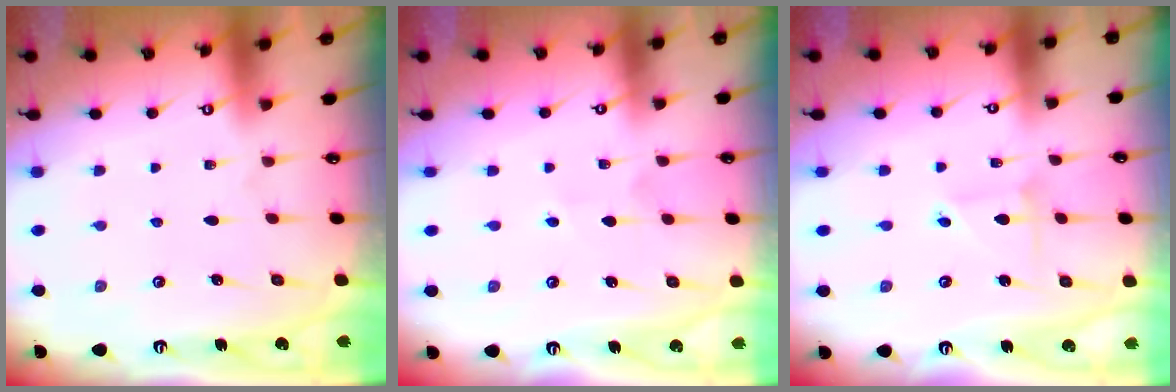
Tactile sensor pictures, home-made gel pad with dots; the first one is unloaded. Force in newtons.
{"total": 2.2, "press": 2.0, "slide": 0.8}
{"total": 2.4, "press": 2.4, "slide": 0.2}